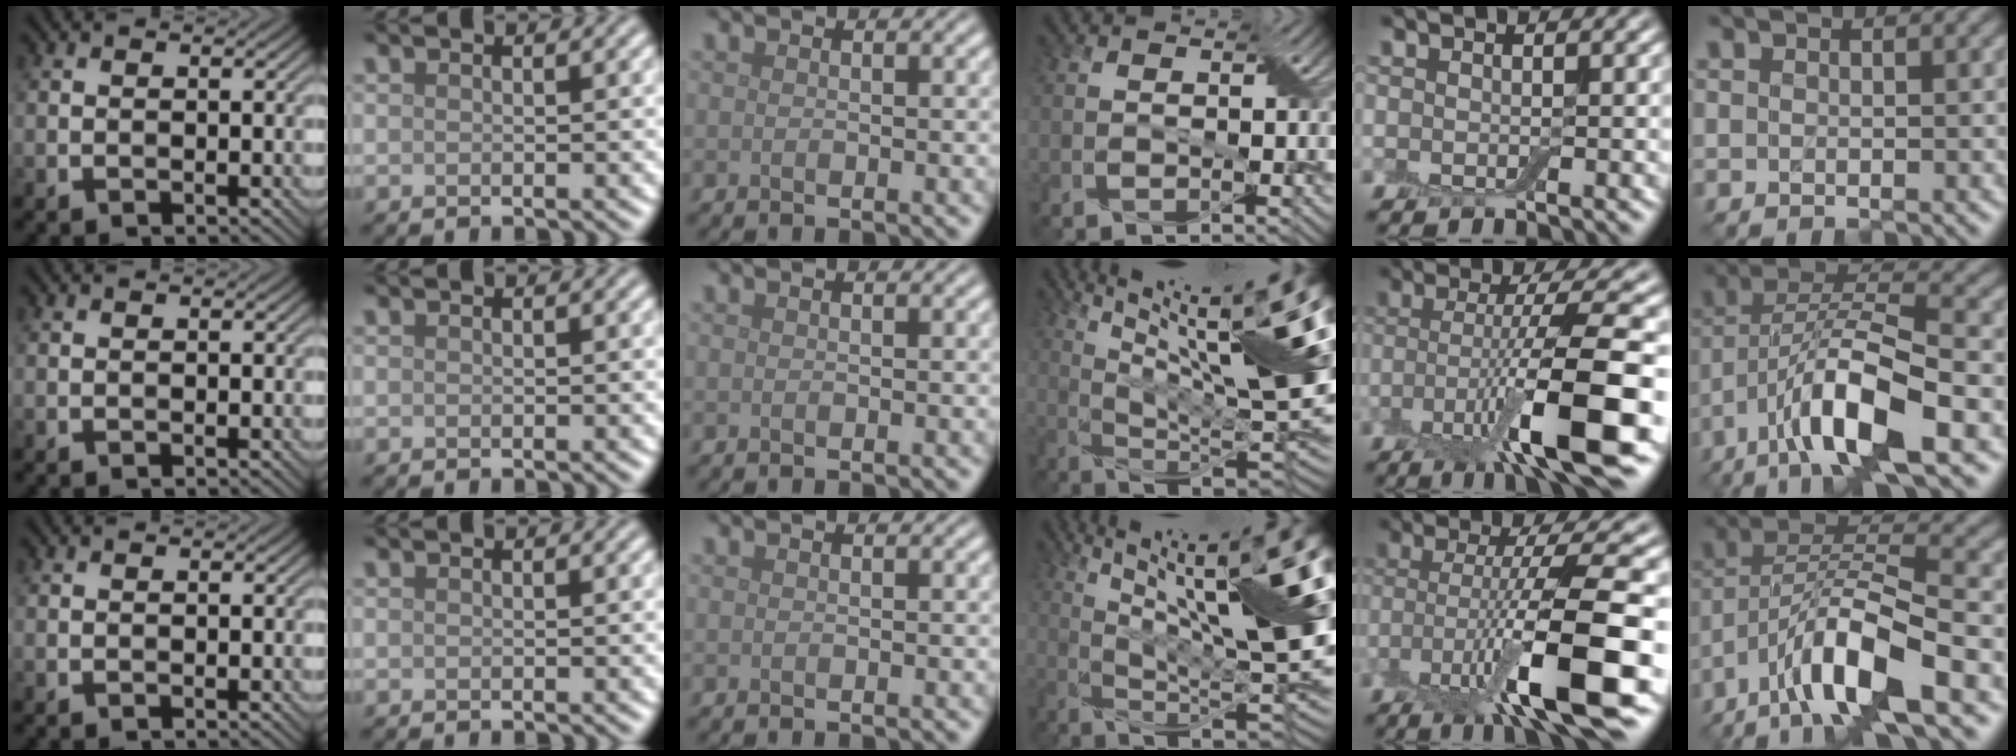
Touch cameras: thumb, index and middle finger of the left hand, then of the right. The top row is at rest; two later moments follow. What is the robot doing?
{"motion": "wrap", "object": "cling film"}